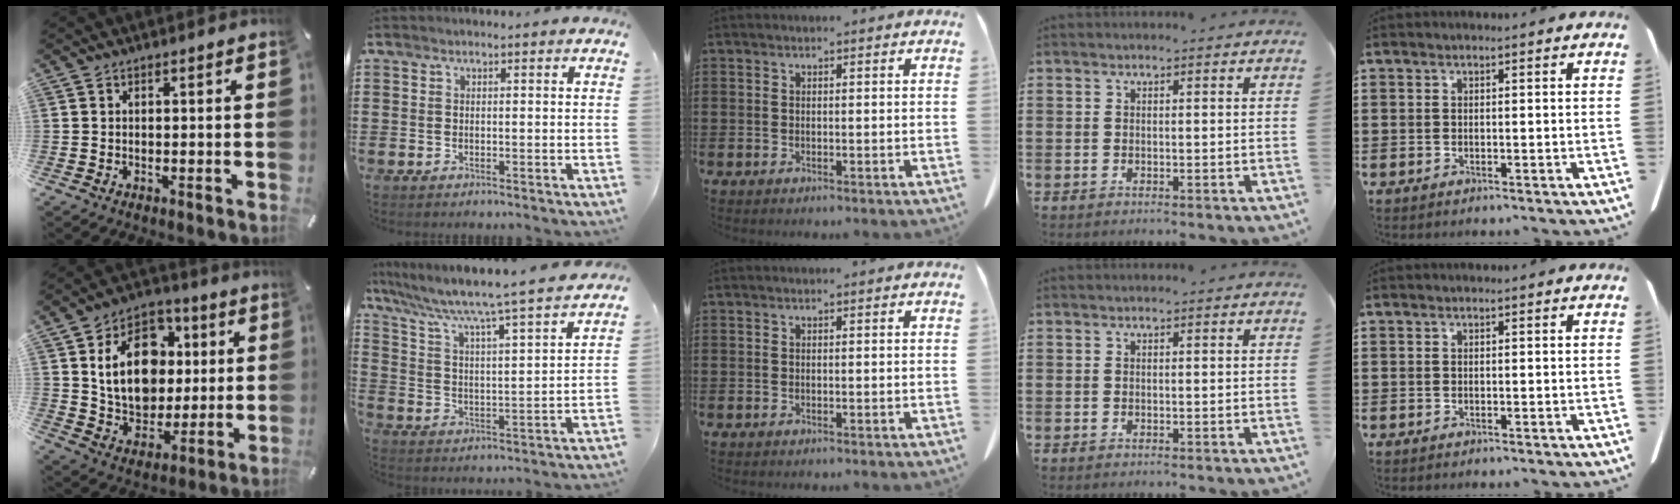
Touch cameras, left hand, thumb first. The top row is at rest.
{"thumb": {"total": 17.6, "force": [3.4, 14.0, 10.0], "torque": [-0.162, 0.001, 0.067]}, "index": {"total": 5.3, "force": [4.6, -0.6, 2.6], "torque": [-0.075, -0.051, 0.062]}}